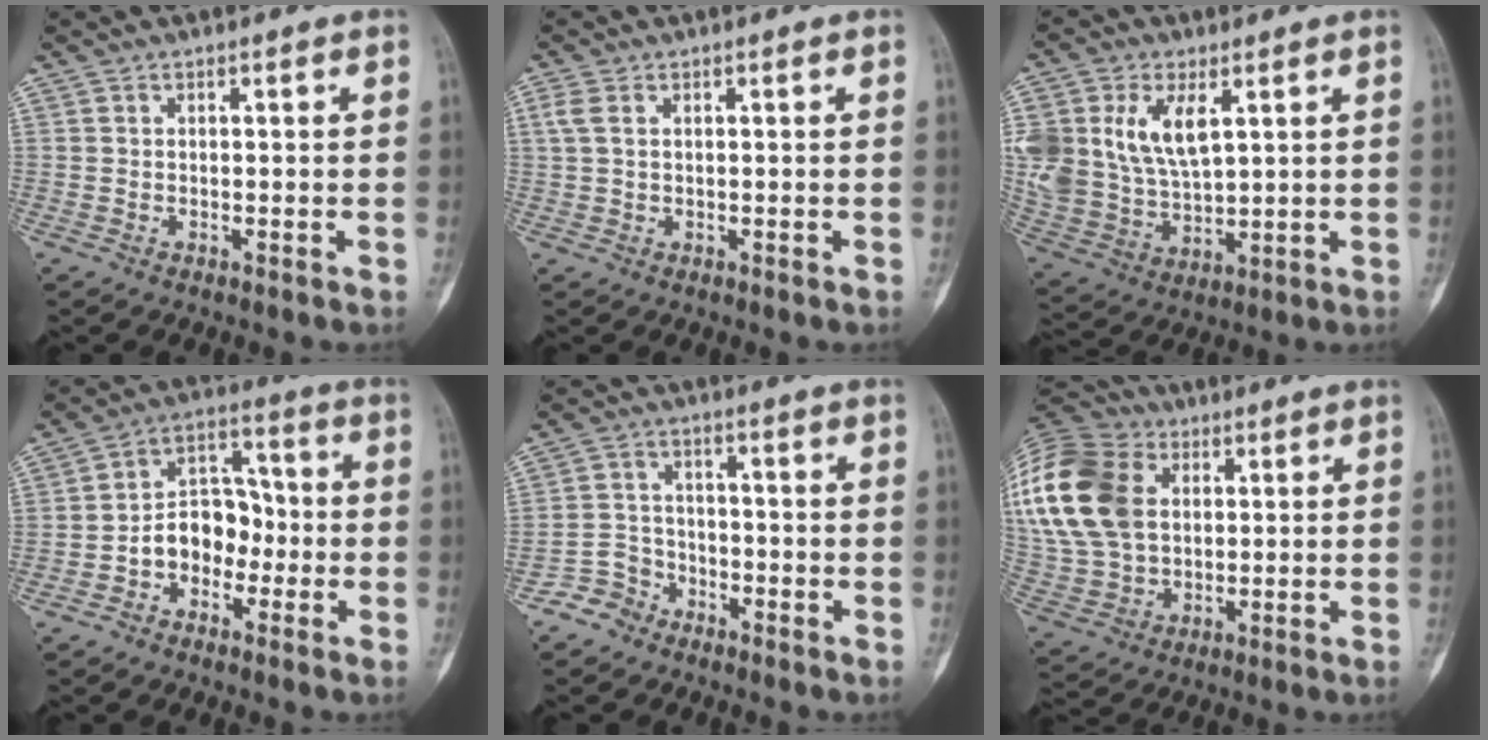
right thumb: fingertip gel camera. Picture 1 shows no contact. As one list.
[{"total": 2.8, "force": [0.9, 1.7, 2.0], "torque": [-0.053, 0.007, 0.019]}, {"total": 15.9, "force": [5.0, 9.6, 11.7], "torque": [-0.237, -0.012, 0.108]}, {"total": 10.1, "force": [-2.7, 7.6, 6.1], "torque": [-0.063, 0.051, -0.058]}, {"total": 5.1, "force": [-3.6, 3.6, 0.0], "torque": [0.031, 0.029, -0.078]}, {"total": 24.3, "force": [5.4, 17.6, 15.8], "torque": [-0.340, 0.022, 0.105]}]